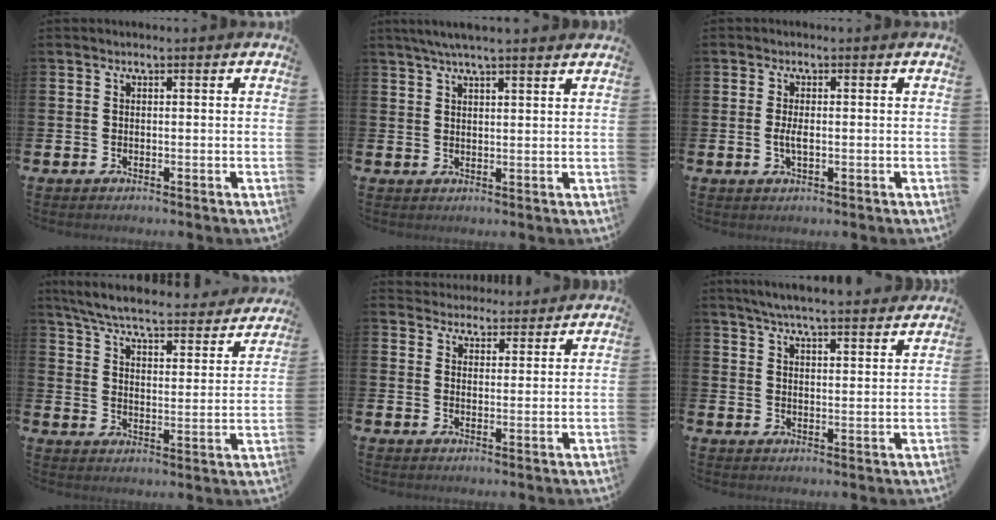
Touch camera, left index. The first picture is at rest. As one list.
[{"total": 4.3, "force": [3.8, 0.2, 2.0], "torque": [-0.041, -0.007, 0.067]}, {"total": 2.0, "force": [-0.2, 0.7, 1.8], "torque": [-0.029, -0.001, -0.005]}, {"total": 6.6, "force": [6.1, 0.7, 2.5], "torque": [-0.077, -0.043, 0.101]}, {"total": 3.8, "force": [3.7, 1.0, -0.4], "torque": [-0.001, -0.024, 0.066]}, {"total": 5.9, "force": [5.7, 0.1, 1.6], "torque": [-0.039, -0.031, 0.101]}]